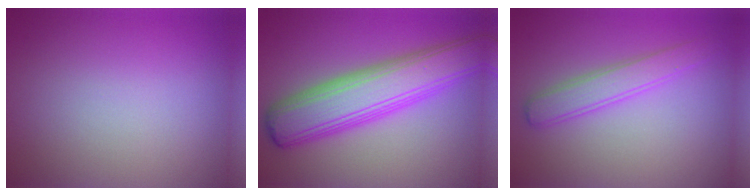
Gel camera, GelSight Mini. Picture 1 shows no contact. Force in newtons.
{"total": 8.4, "press": 8.4, "slide": 0.2}
{"total": 2.8, "press": 2.8, "slide": 0.1}